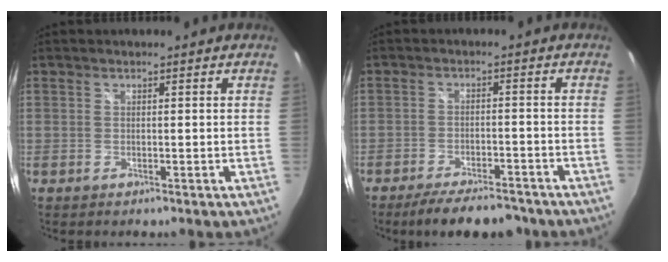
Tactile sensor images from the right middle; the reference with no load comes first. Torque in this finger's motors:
{"motor_torque": [1.09, -1.05, 0.24, 0.08]}